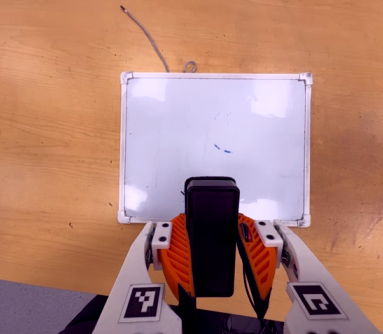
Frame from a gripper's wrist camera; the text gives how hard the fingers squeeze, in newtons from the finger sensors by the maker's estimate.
{"total": 5.9, "left": 4.9, "right": 6.8}